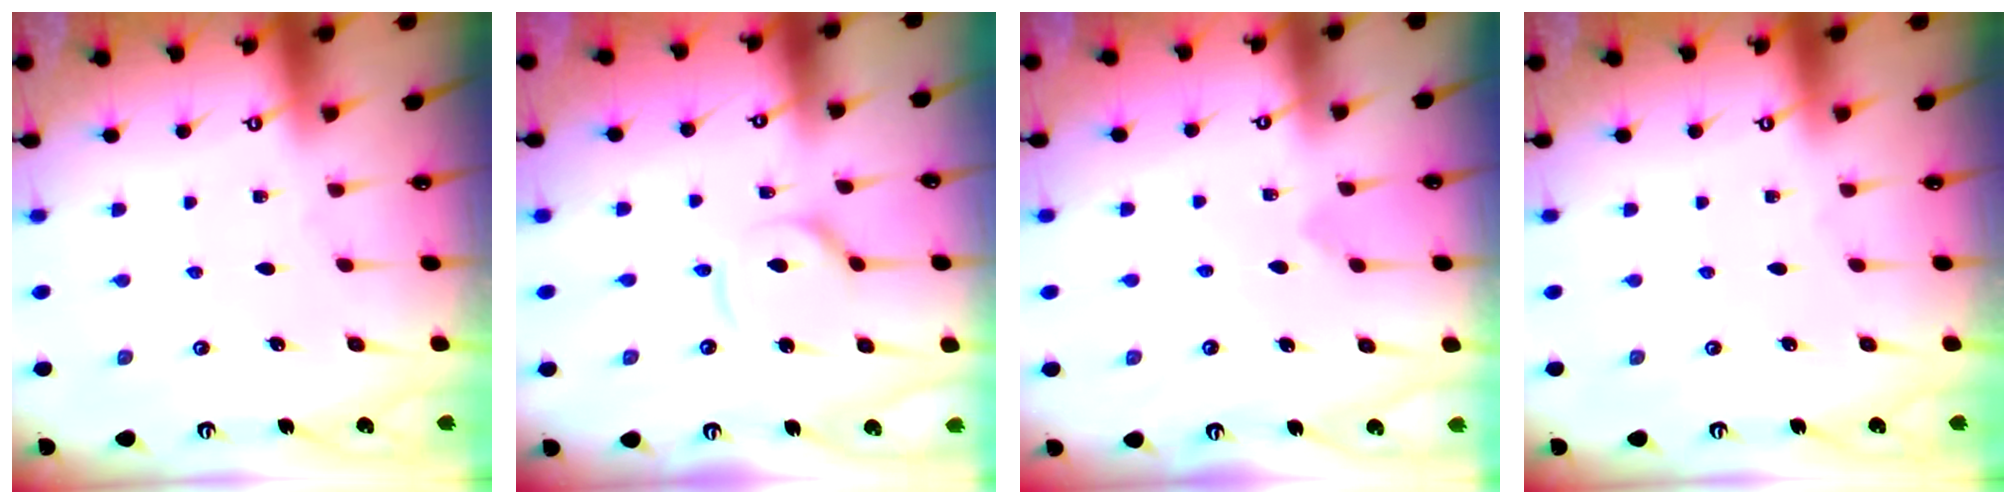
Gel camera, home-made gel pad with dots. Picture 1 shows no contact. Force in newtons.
{"total": 8.2, "press": 8.2, "slide": 0.9}
{"total": 3.8, "press": 3.8, "slide": 0.4}
{"total": 0.0}